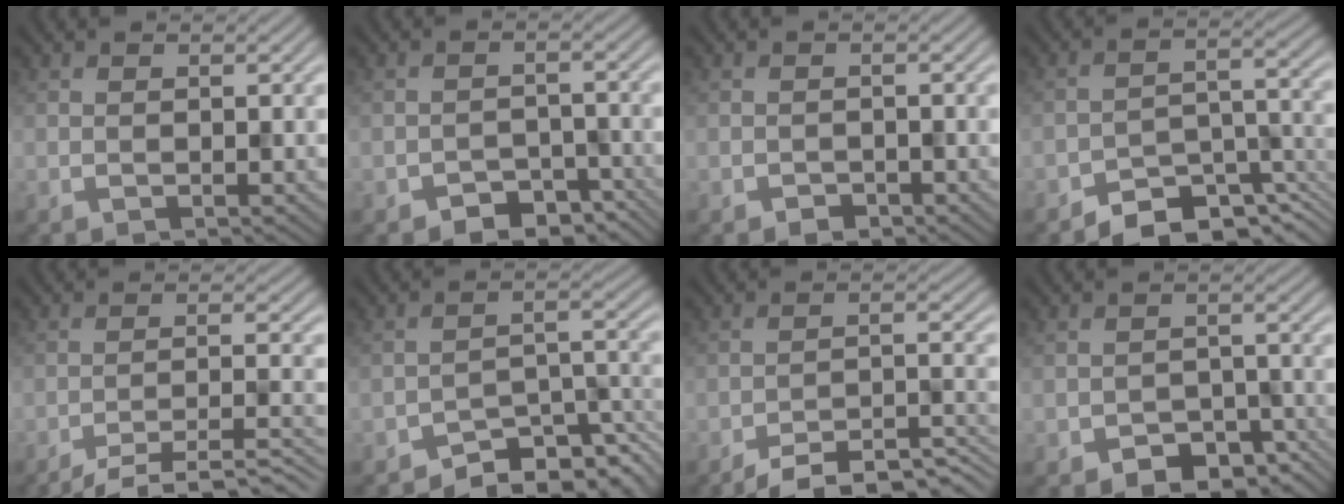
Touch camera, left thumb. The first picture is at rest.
{"total": 4.4, "force": [-3.2, 2.4, 1.8], "torque": [-0.025, -0.004, -0.054]}
{"total": 1.4, "force": [-1.0, 0.8, 0.5], "torque": [-0.008, -0.001, -0.020]}
{"total": 7.7, "force": [-6.3, 2.8, 3.4], "torque": [-0.040, 0.004, -0.114]}
{"total": 7.4, "force": [-5.8, 1.1, 4.5], "torque": [-0.083, -0.001, -0.085]}
{"total": 7.7, "force": [-6.4, 2.3, 3.5], "torque": [-0.039, 0.005, -0.114]}
{"total": 8.6, "force": [-7.2, 1.8, 4.3], "torque": [-0.066, 0.003, -0.107]}
{"total": 5.6, "force": [-3.8, 3.2, 2.6], "torque": [-0.035, -0.009, -0.062]}